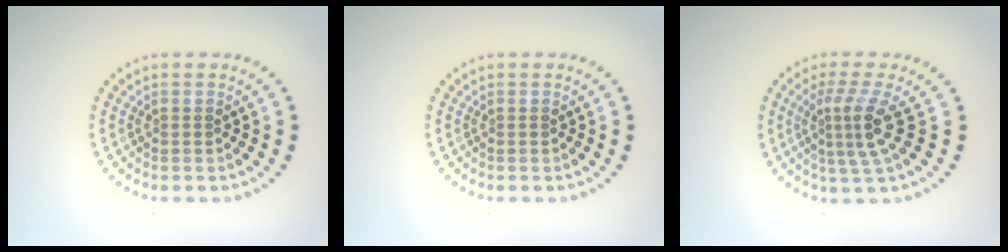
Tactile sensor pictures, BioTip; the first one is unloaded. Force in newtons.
{"total": 0.0}
{"total": 3.6, "press": 2.4, "slide": 2.7}